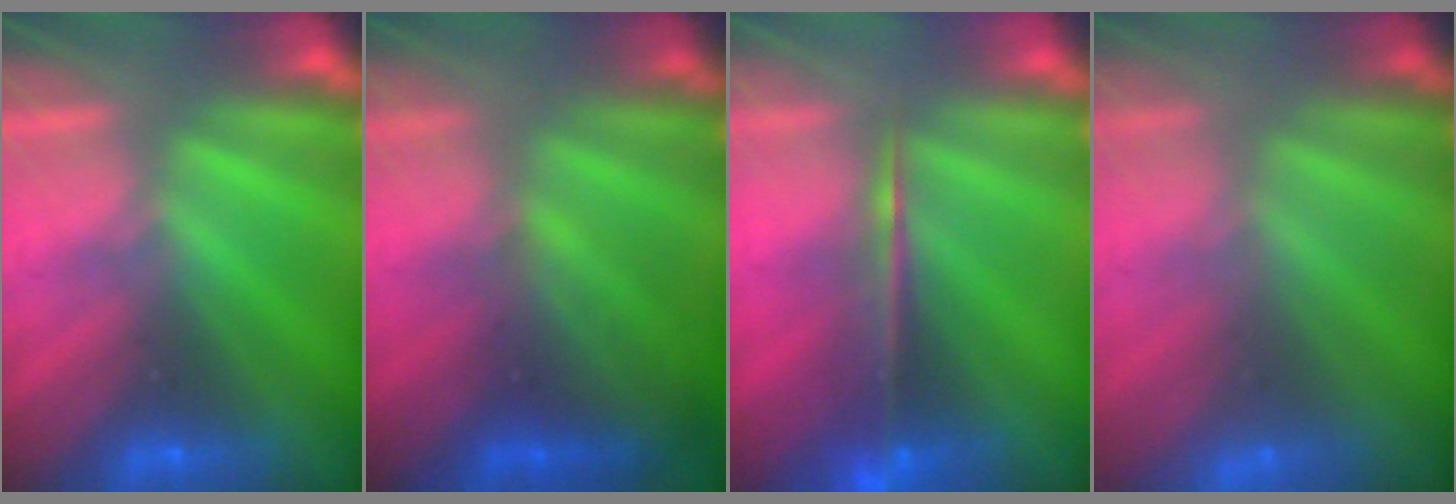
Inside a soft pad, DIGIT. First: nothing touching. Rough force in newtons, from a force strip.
{"total": 2.3}
{"total": 5.7}
{"total": 2.9}